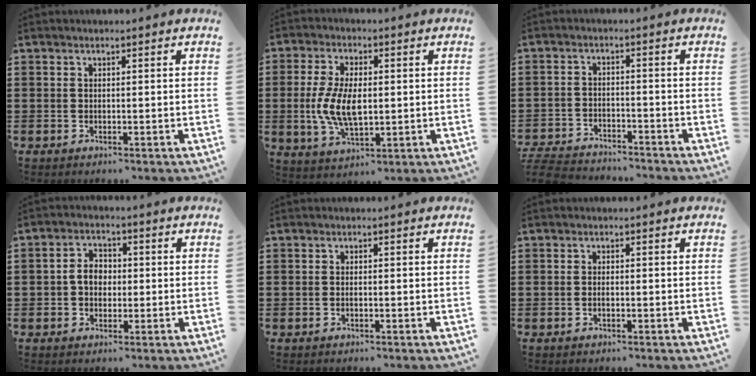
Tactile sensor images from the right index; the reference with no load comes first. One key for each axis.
{"total": 7.9, "fx": -0.3, "fy": 3.9, "fz": 6.8, "tx": -0.153, "ty": 0.000, "tz": -0.011}
{"total": 5.0, "fx": -5.0, "fy": 0.5, "fz": 0.5, "tx": -0.021, "ty": -0.001, "tz": -0.104}
{"total": 3.7, "fx": -0.1, "fy": 2.7, "fz": 2.5, "tx": -0.055, "ty": 0.010, "tz": -0.004}
{"total": 0.6, "fx": -0.2, "fy": -0.1, "fz": 0.5, "tx": -0.012, "ty": -0.007, "tz": -0.002}
{"total": 0.8, "fx": -0.3, "fy": 0.1, "fz": 0.8, "tx": -0.017, "ty": -0.007, "tz": -0.003}